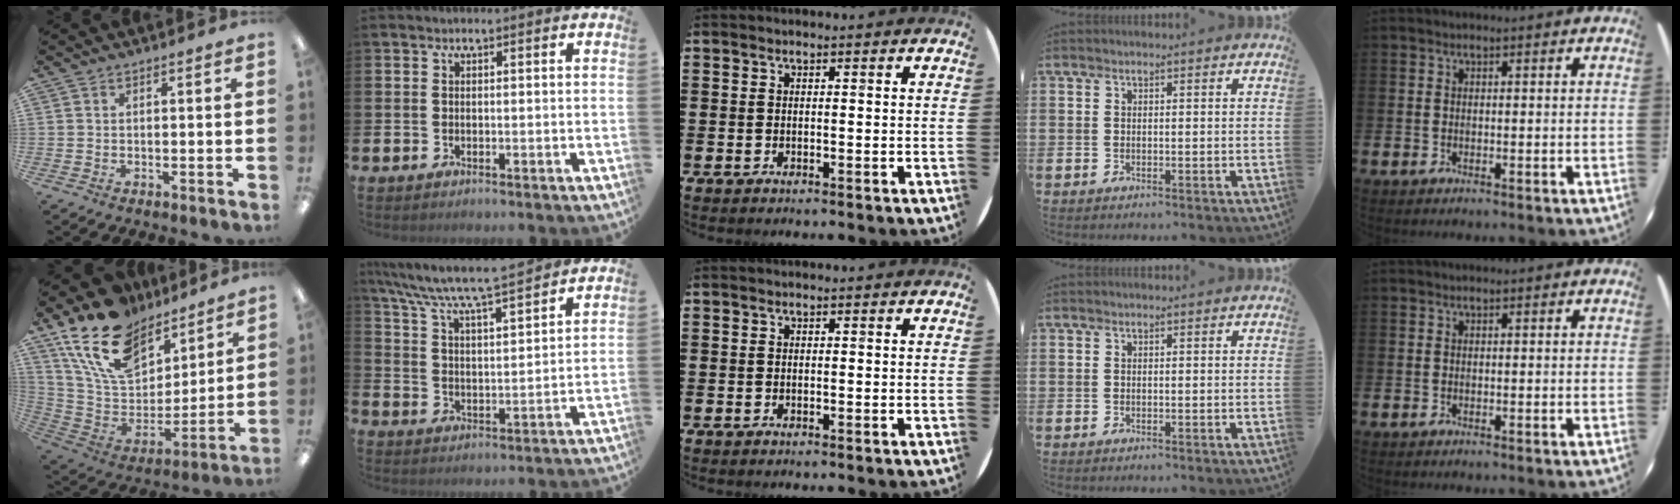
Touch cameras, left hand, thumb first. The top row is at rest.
{"thumb": {"total": 19.4, "force": [13.3, 11.2, 8.7], "torque": [-0.182, -0.071, 0.245]}, "index": {"total": 7.8, "force": [7.3, 0.2, 2.7], "torque": [-0.087, -0.053, 0.124]}}